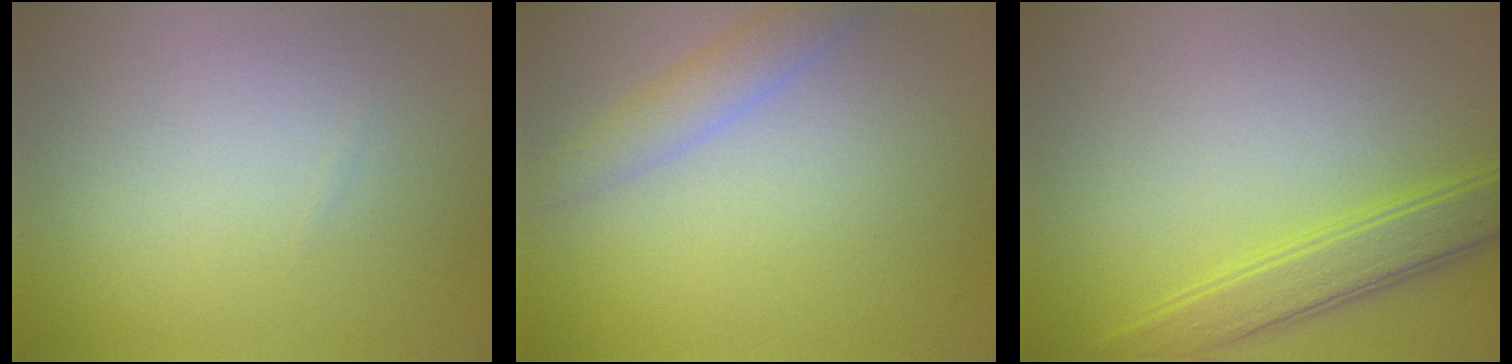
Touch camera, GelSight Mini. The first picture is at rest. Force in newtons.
{"total": 2.5, "press": 2.5, "slide": 0.2}
{"total": 3.4, "press": 3.4, "slide": 0.2}